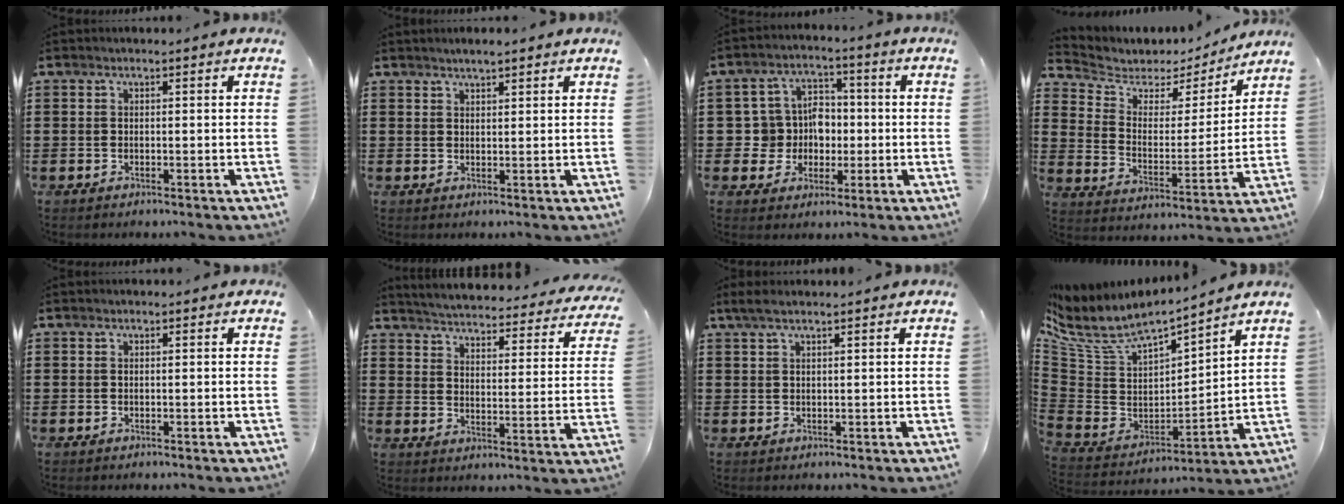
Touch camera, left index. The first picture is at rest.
{"total": 1.8, "force": [1.6, 0.2, 0.6], "torque": [-0.014, 0.004, 0.030]}
{"total": 7.0, "force": [0.0, 6.6, 2.3], "torque": [-0.070, 0.012, 0.000]}
{"total": 4.7, "force": [3.8, 2.7, 0.7], "torque": [-0.046, -0.024, 0.062]}
{"total": 0.0}
{"total": 4.1, "force": [4.0, -0.4, 0.5], "torque": [-0.033, -0.039, 0.063]}
{"total": 2.1, "force": [1.5, 0.3, 1.4], "torque": [-0.030, 0.002, 0.028]}
{"total": 5.9, "force": [4.5, 2.4, 3.0], "torque": [-0.084, -0.043, 0.075]}